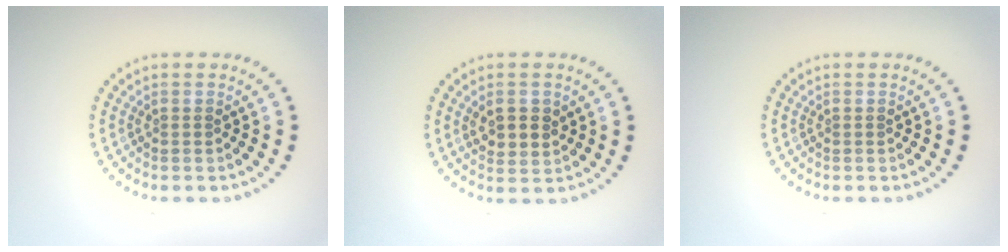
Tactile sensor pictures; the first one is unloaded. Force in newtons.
{"total": 2.7, "press": 2.6, "slide": 0.6}
{"total": 0.0}